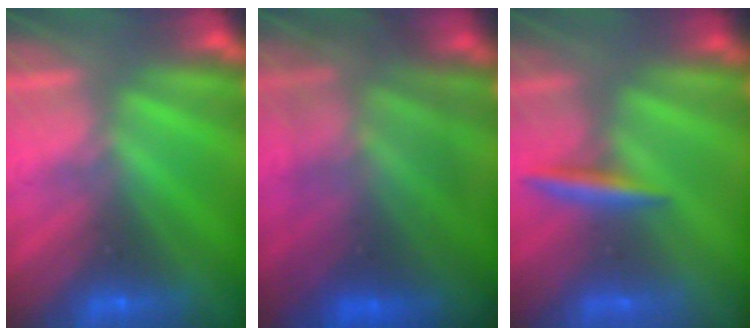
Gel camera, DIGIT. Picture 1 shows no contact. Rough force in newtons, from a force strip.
{"total": 6.1}
{"total": 2.9}